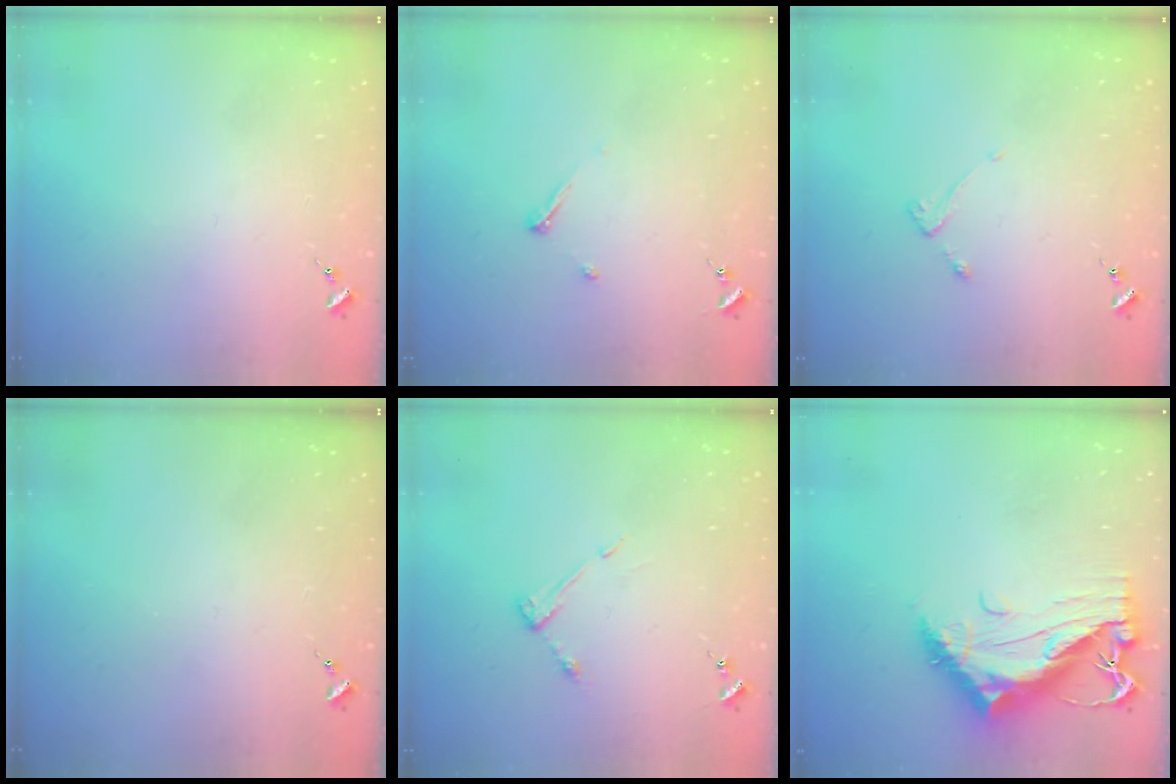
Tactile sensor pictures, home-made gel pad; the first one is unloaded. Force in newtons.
{"total": 4.5, "press": 4.5, "slide": 0.4}
{"total": 2.6, "press": 2.6, "slide": 0.5}
{"total": 0.0}
{"total": 5.0, "press": 4.9, "slide": 0.4}
{"total": 13.7, "press": 13.6, "slide": 1.3}